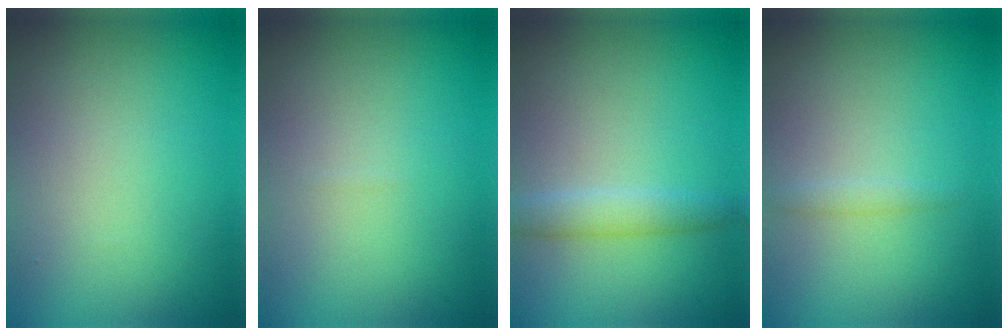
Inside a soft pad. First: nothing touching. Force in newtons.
{"total": 0.0}
{"total": 2.2, "press": 2.2, "slide": 0.0}
{"total": 0.8, "press": 0.8, "slide": 0.1}